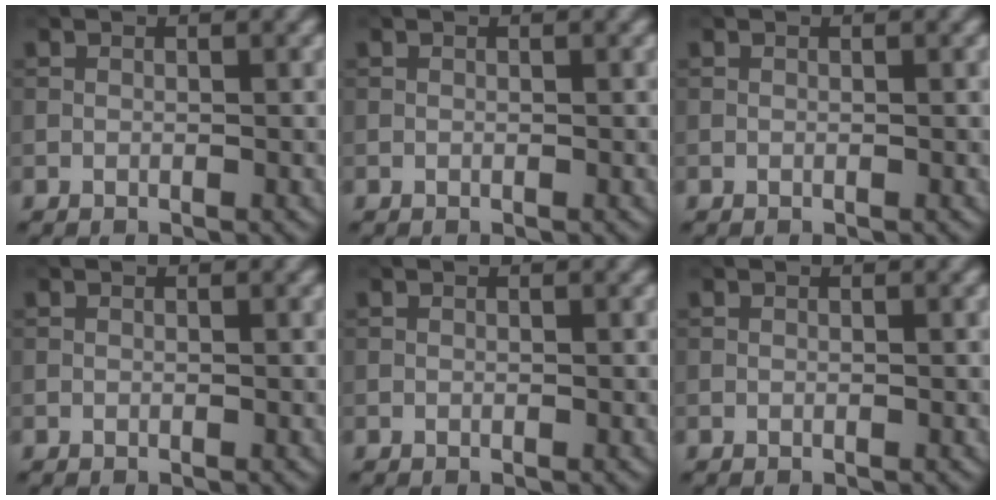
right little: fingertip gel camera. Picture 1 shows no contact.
{"total": 0.0}
{"total": 0.0}
{"total": 0.0}
{"total": 0.0}
{"total": 0.0}